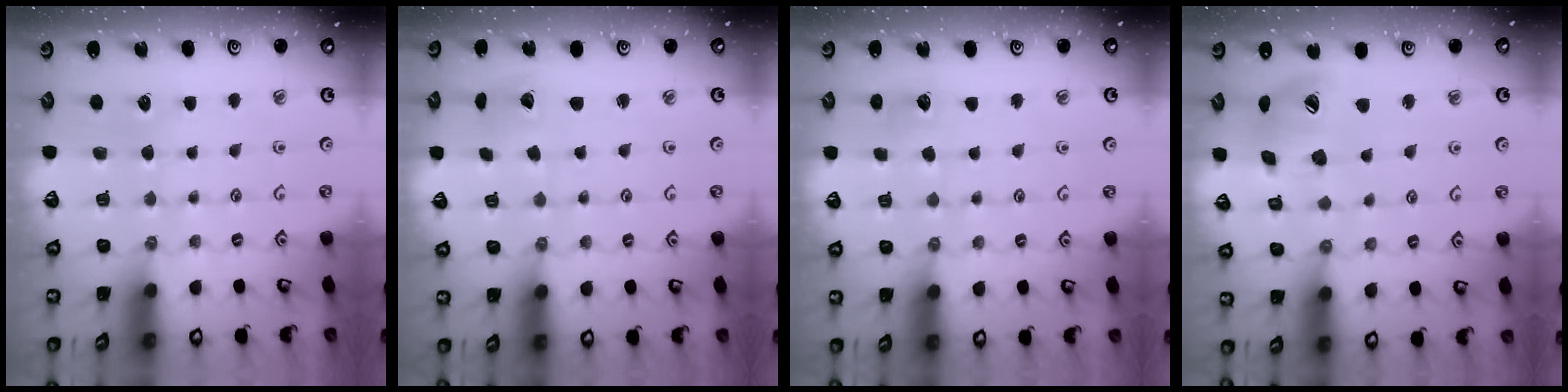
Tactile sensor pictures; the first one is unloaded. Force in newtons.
{"total": 3.2, "press": 3.2, "slide": 0.2}
{"total": 4.8, "press": 4.8, "slide": 0.5}
{"total": 14.5, "press": 14.4, "slide": 2.2}